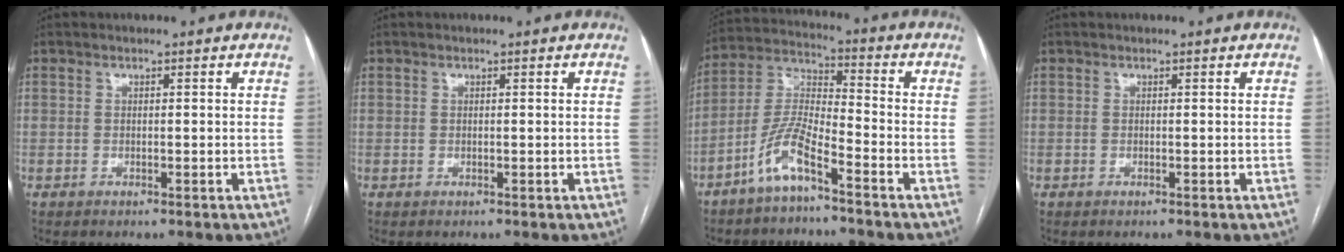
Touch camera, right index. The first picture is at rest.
{"total": 0.0}
{"total": 8.4, "force": [-5.5, 1.2, 6.2], "torque": [-0.142, -0.002, -0.115]}
{"total": 0.0}